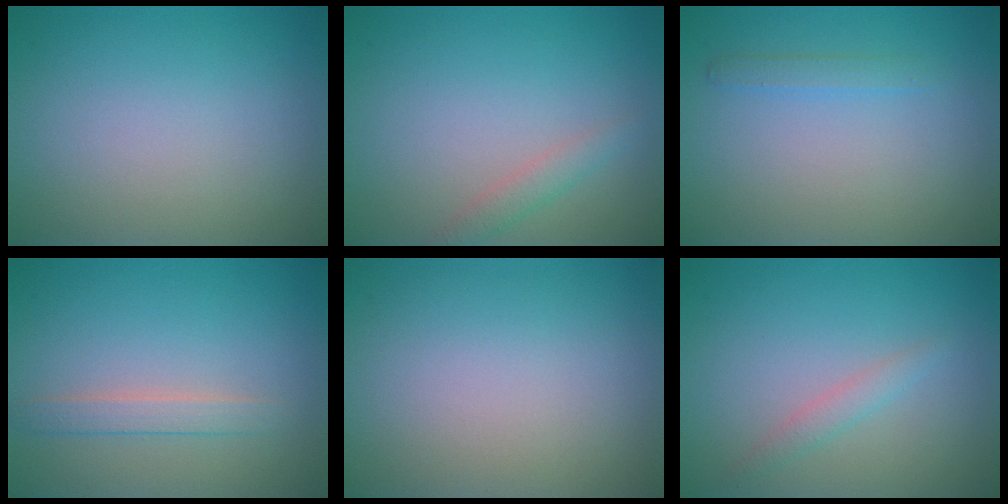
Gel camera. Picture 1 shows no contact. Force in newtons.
{"total": 1.5, "press": 1.5, "slide": 0.1}
{"total": 1.1, "press": 1.1, "slide": 0.0}
{"total": 1.8, "press": 1.8, "slide": 0.2}
{"total": 0.0}
{"total": 2.0, "press": 2.0, "slide": 0.2}